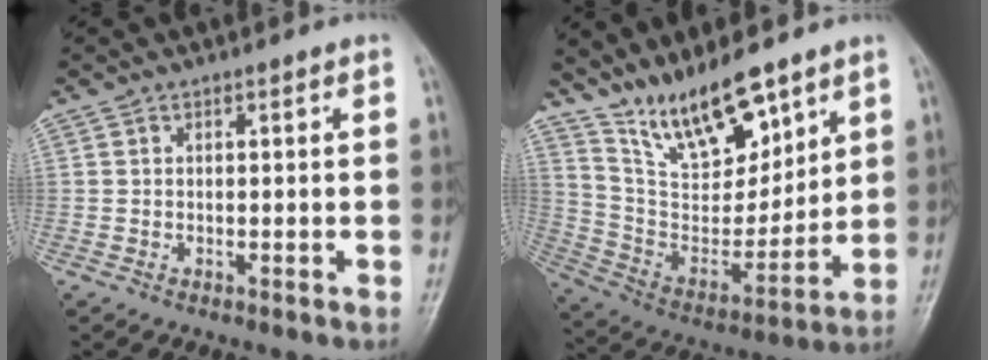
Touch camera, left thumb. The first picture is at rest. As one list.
[{"total": 16.1, "force": [11.7, 5.8, 9.3], "torque": [-0.122, -0.071, 0.227]}]